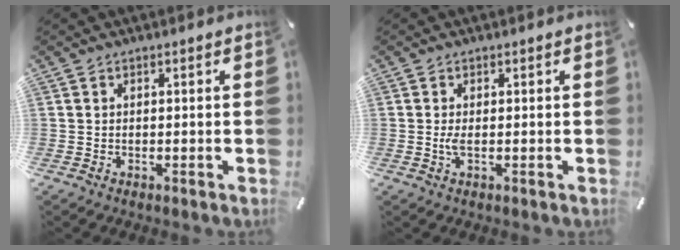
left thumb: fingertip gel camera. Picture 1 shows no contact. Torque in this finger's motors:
{"motor_torque": [-0.06, -0.09, 0.44, 0.12, 0.04]}